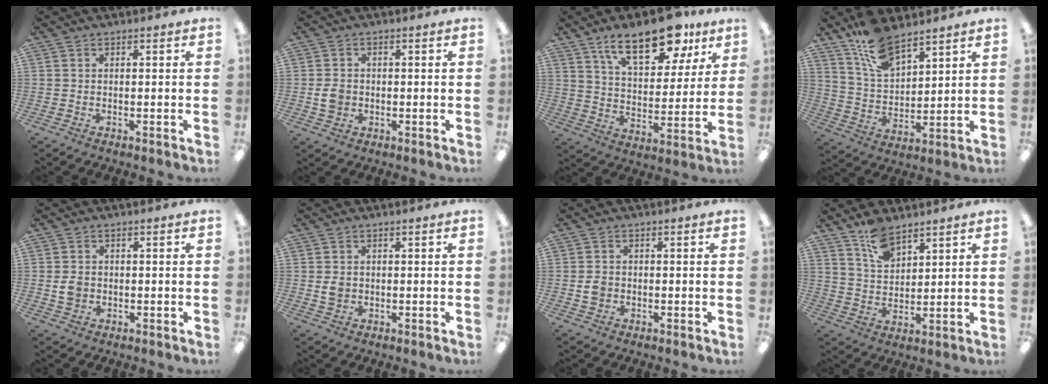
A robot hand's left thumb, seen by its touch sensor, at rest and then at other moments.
{"total": 3.7, "force": [-0.4, 3.0, 2.0], "torque": [-0.027, 0.004, -0.007]}
{"total": 19.6, "force": [12.3, 8.8, 12.5], "torque": [-0.186, -0.054, 0.203]}
{"total": 12.7, "force": [9.5, 5.5, 6.5], "torque": [-0.128, -0.044, 0.177]}
{"total": 3.3, "force": [-0.2, 2.8, 1.8], "torque": [-0.024, 0.003, -0.005]}
{"total": 2.7, "force": [0.1, 2.3, 1.5], "torque": [-0.021, 0.002, 0.000]}
{"total": 2.7, "force": [-0.3, 2.2, 1.4], "torque": [-0.017, 0.002, -0.008]}
{"total": 8.3, "force": [6.4, 3.9, 3.7], "torque": [-0.067, -0.031, 0.117]}